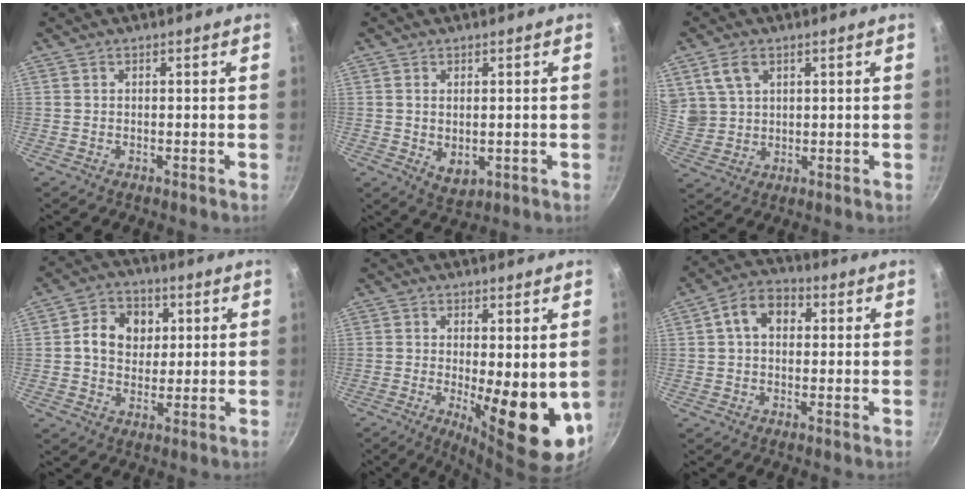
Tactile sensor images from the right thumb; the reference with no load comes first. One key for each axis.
{"total": 4.4, "fx": 0.0, "fy": 2.9, "fz": 3.4, "tx": -0.052, "ty": -0.012, "tz": 0.009}
{"total": 6.5, "fx": 3.1, "fy": 4.6, "fz": 3.4, "tx": -0.049, "ty": -0.011, "tz": 0.070}
{"total": 9.1, "fx": 2.0, "fy": 7.4, "fz": 4.8, "tx": -0.053, "ty": 0.002, "tz": 0.023}
{"total": 13.0, "fx": -1.2, "fy": 4.2, "fz": 12.2, "tx": -0.142, "ty": -0.019, "tz": -0.002}
{"total": 7.9, "fx": 1.7, "fy": 5.6, "fz": 5.2, "tx": -0.064, "ty": 0.018, "tz": 0.015}